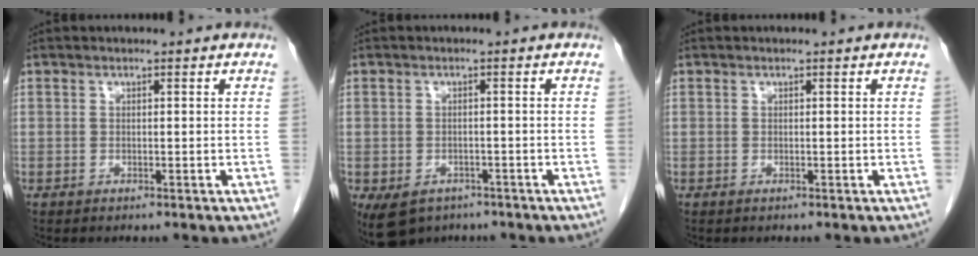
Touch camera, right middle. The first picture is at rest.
{"total": 6.8, "force": [-4.3, 4.7, 2.3], "torque": [-0.049, 0.001, -0.059]}
{"total": 0.0}